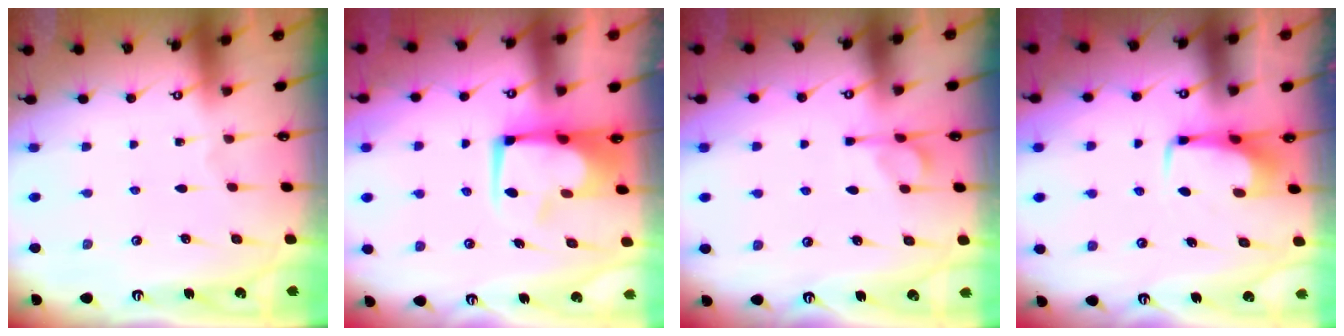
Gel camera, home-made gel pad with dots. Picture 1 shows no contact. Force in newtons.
{"total": 3.4, "press": 3.3, "slide": 0.8}
{"total": 4.5, "press": 4.4, "slide": 0.8}
{"total": 3.2, "press": 3.2, "slide": 0.4}